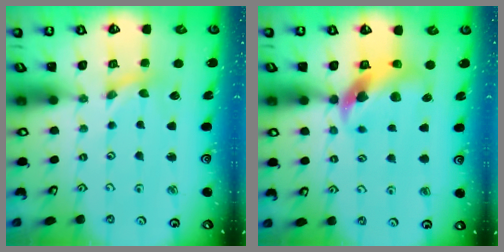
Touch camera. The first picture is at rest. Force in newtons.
{"total": 11.2, "press": 11.1, "slide": 1.3}